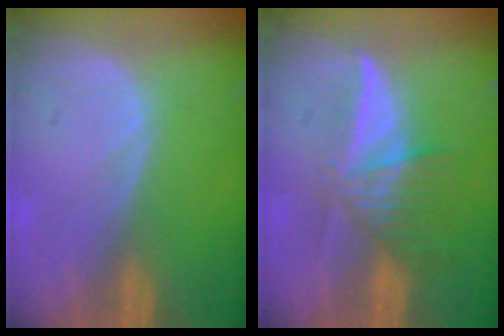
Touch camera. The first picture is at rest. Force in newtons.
{"total": 6.0, "press": 5.7, "slide": 1.9}